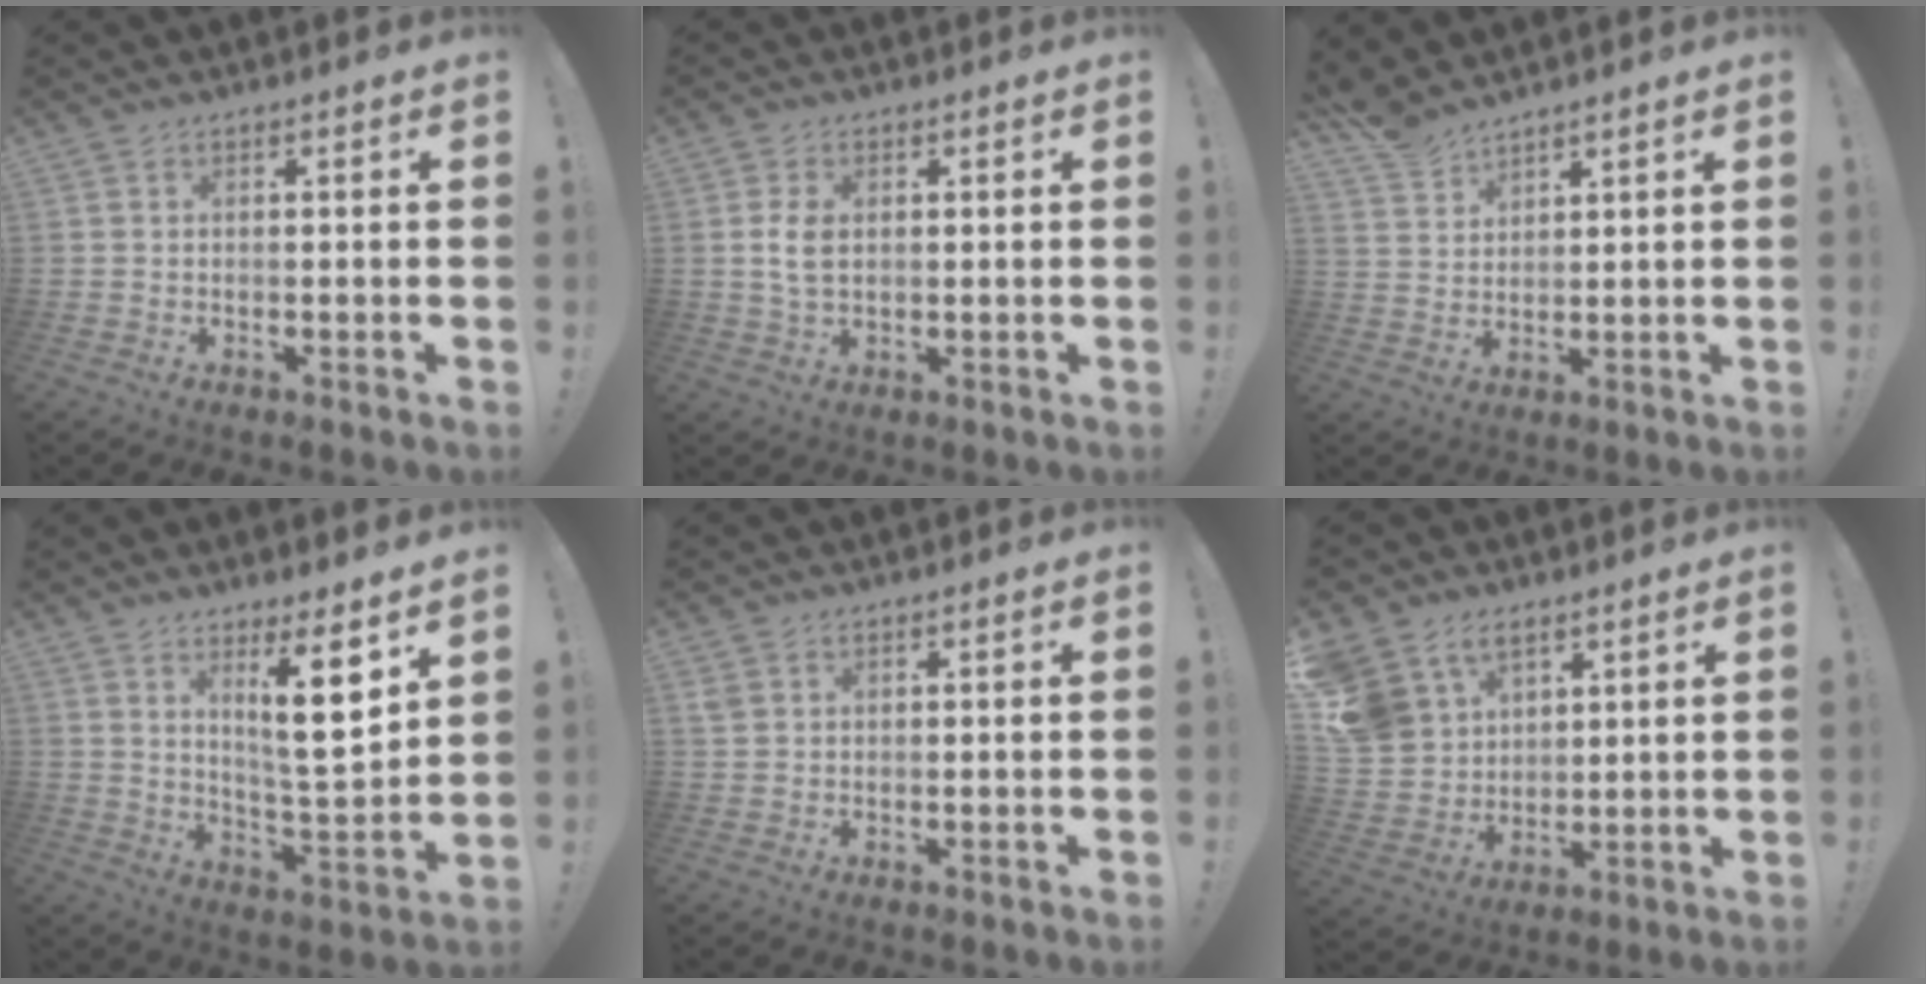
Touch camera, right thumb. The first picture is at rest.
{"total": 5.1, "force": [0.5, 3.4, 3.8], "torque": [-0.077, 0.001, 0.008]}
{"total": 5.6, "force": [5.2, 1.7, 1.1], "torque": [-0.030, -0.034, 0.101]}
{"total": 12.6, "force": [6.3, 2.0, 10.7], "torque": [-0.168, -0.036, 0.098]}
{"total": 2.1, "force": [0.9, 1.5, 1.1], "torque": [-0.017, 0.003, 0.018]}
{"total": 12.1, "force": [7.1, 8.8, 4.3], "torque": [-0.082, -0.048, 0.145]}